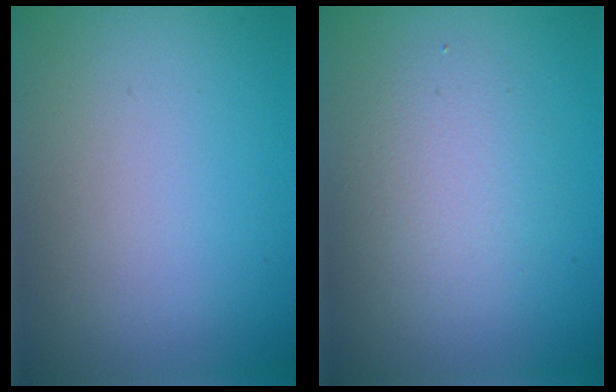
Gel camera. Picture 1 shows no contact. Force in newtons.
{"total": 2.9, "press": 2.9, "slide": 0.2}